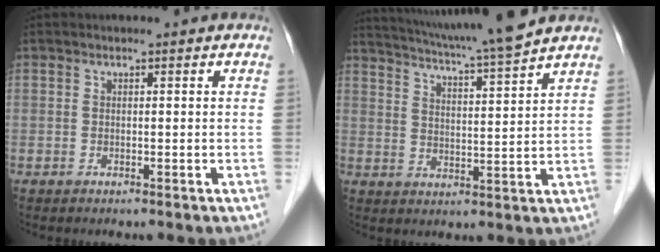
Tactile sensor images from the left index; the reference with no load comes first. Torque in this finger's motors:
{"motor_torque": [-0.09, -0.44, 0.24, 0.09]}